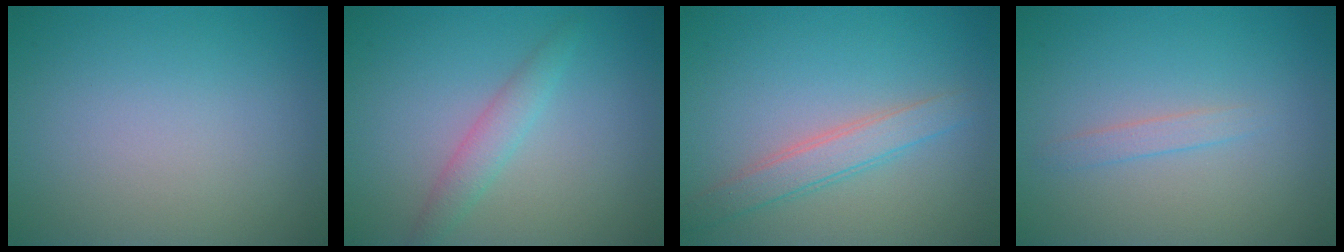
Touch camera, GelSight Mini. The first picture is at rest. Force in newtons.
{"total": 2.0, "press": 2.0, "slide": 0.0}
{"total": 2.5, "press": 2.5, "slide": 0.1}
{"total": 1.1, "press": 1.1, "slide": 0.0}